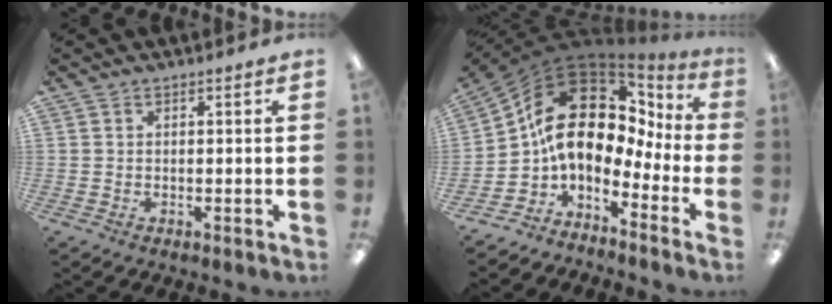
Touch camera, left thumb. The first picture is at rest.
{"total": 14.2, "force": [3.6, 8.5, 10.8], "torque": [-0.221, -0.023, 0.060]}